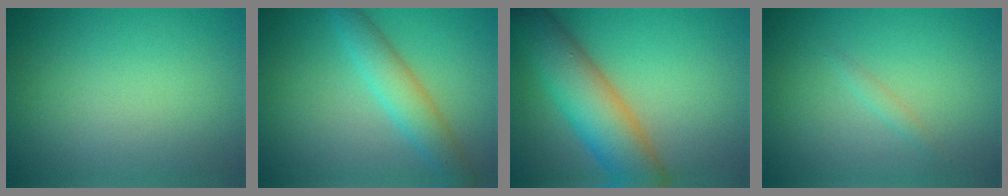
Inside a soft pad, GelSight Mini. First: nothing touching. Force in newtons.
{"total": 3.8, "press": 3.8, "slide": 0.2}
{"total": 8.3, "press": 8.3, "slide": 0.5}
{"total": 0.7, "press": 0.7, "slide": 0.1}